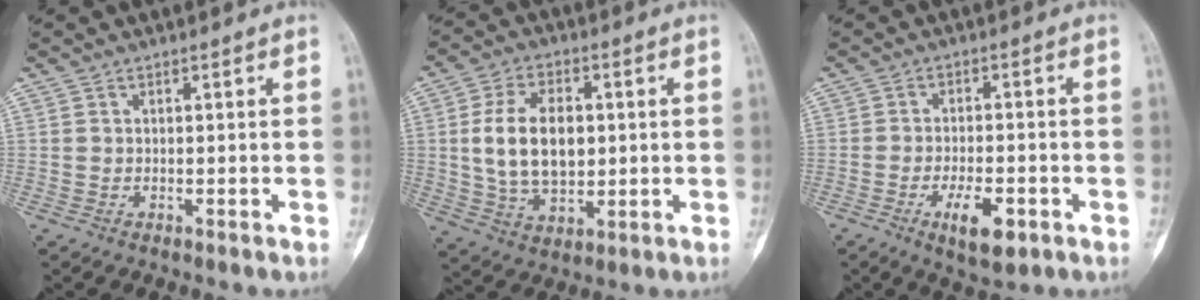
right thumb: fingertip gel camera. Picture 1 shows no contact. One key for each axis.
{"total": 13.2, "fx": 1.3, "fy": 8.1, "fz": 10.3, "tx": -0.166, "ty": -0.002, "tz": 0.028}
{"total": 7.4, "fx": -3.2, "fy": 2.9, "fz": 6.0, "tx": -0.098, "ty": 0.005, "tz": -0.048}